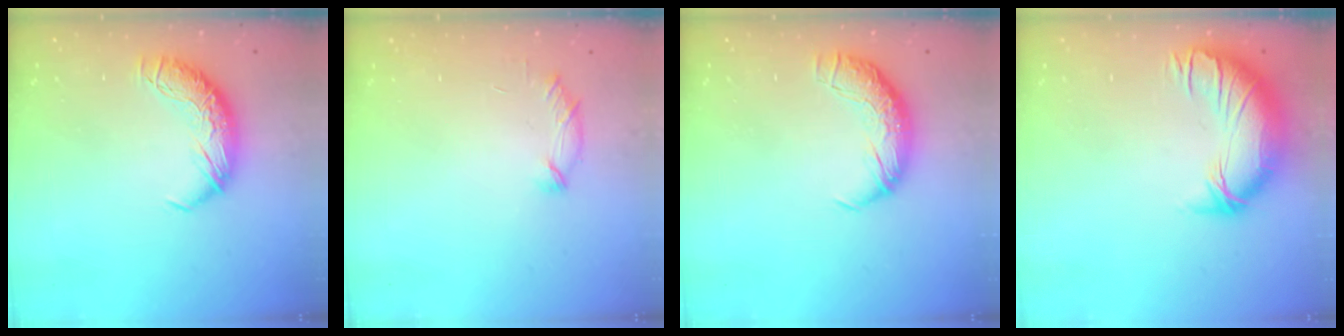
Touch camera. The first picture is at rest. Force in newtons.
{"total": 4.7, "press": 4.6, "slide": 1.2}
{"total": 2.3, "press": 1.0, "slide": 2.1}
{"total": 2.5, "press": 1.2, "slide": 2.2}